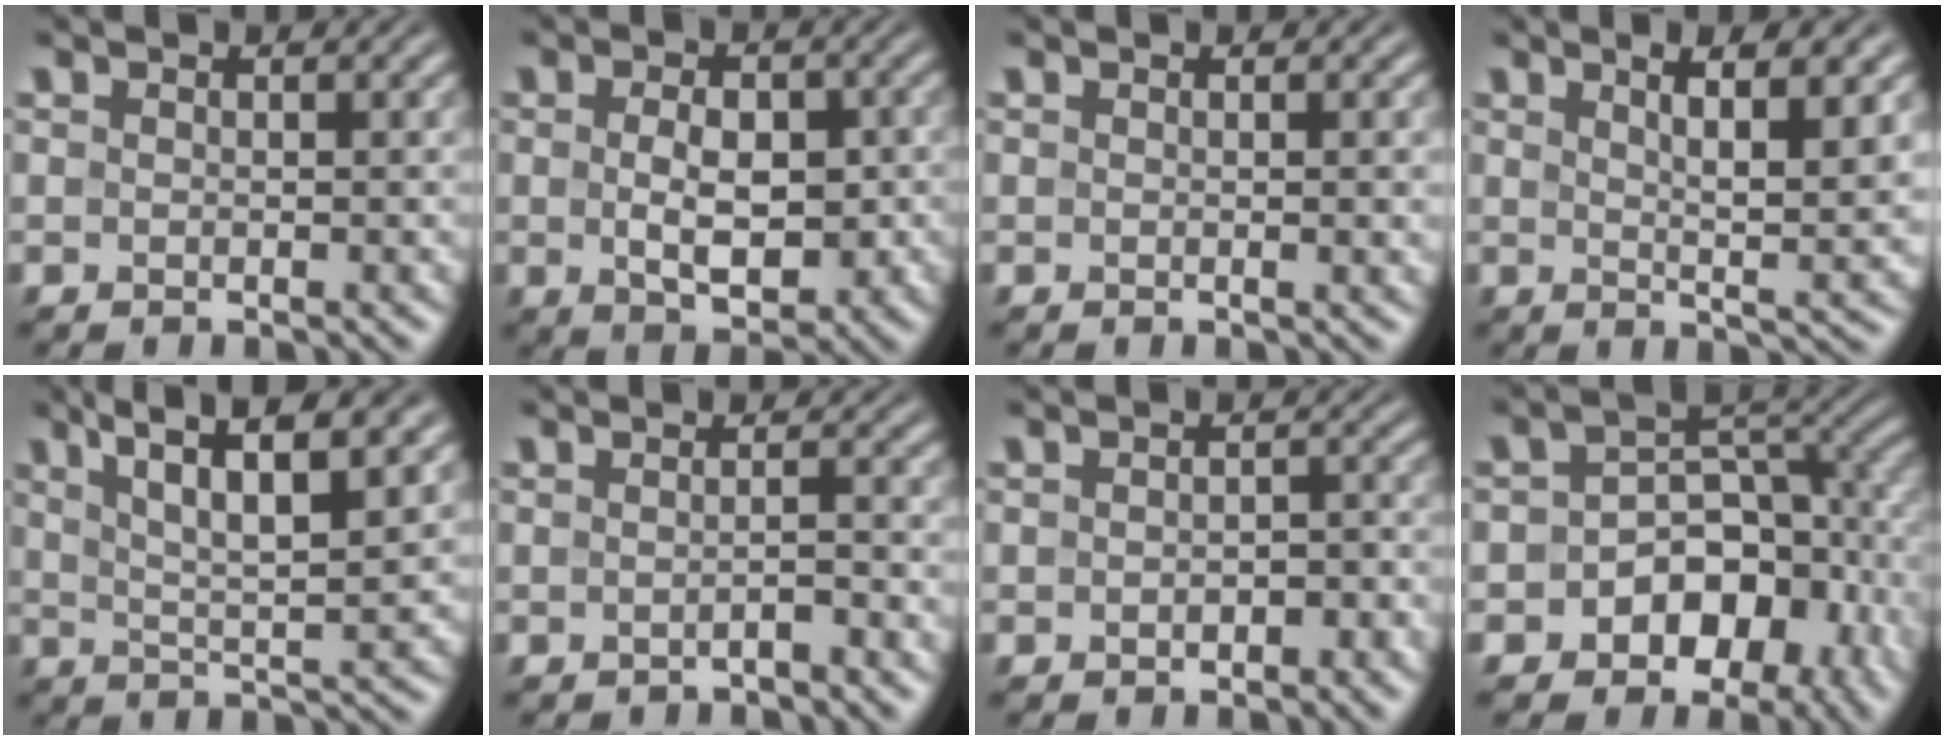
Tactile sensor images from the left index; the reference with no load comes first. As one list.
[{"total": 5.1, "force": [-0.4, 3.0, 4.1], "torque": [-0.069, -0.006, 0.000]}, {"total": 1.9, "force": [0.1, 0.5, 1.9], "torque": [-0.020, 0.003, -0.002]}, {"total": 6.4, "force": [2.5, 1.3, 5.8], "torque": [-0.080, -0.002, 0.043]}, {"total": 7.3, "force": [4.1, 1.6, 5.8], "torque": [-0.096, 0.009, 0.074]}, {"total": 1.4, "force": [-0.7, 0.3, 1.1], "torque": [-0.014, 0.001, -0.017]}, {"total": 2.2, "force": [-0.8, 1.3, 1.6], "torque": [-0.025, -0.001, -0.010]}, {"total": 9.5, "force": [-4.1, 6.6, 5.4], "torque": [-0.070, -0.008, -0.069]}]